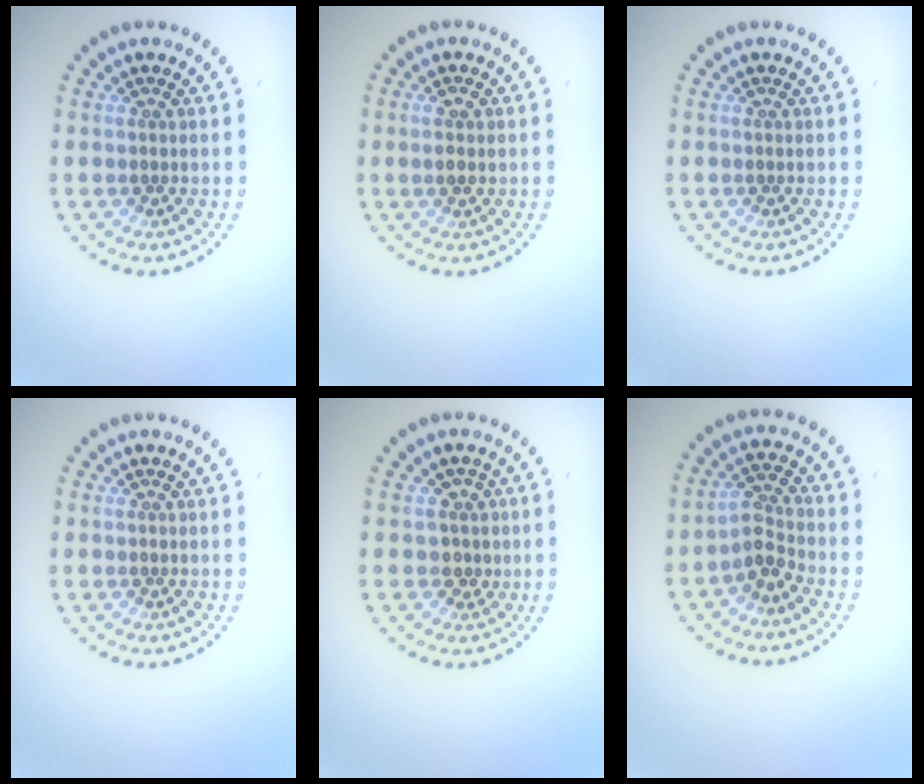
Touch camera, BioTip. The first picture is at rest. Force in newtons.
{"total": 1.4, "press": 1.3, "slide": 0.4}
{"total": 0.0}
{"total": 0.0}
{"total": 2.0, "press": 1.6, "slide": 1.1}
{"total": 2.5, "press": 1.9, "slide": 1.6}